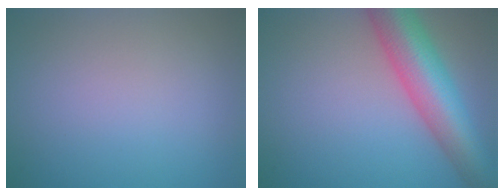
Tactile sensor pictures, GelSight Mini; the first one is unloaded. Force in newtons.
{"total": 9.3, "press": 9.3, "slide": 0.3}